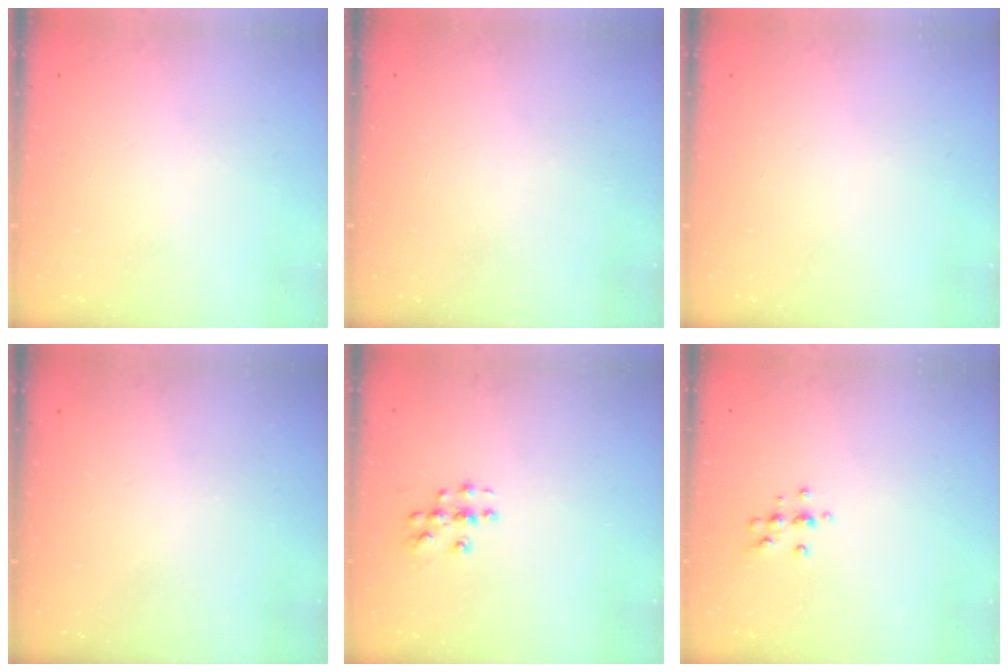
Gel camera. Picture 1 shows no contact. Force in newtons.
{"total": 0.0}
{"total": 0.0}
{"total": 0.0}
{"total": 5.4, "press": 5.4, "slide": 0.5}
{"total": 7.5, "press": 7.4, "slide": 1.3}